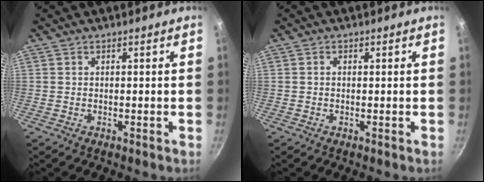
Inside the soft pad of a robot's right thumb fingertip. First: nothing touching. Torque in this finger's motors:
{"motor_torque": [-0.17, -0.43, -0.26, 0.07, -0.02]}